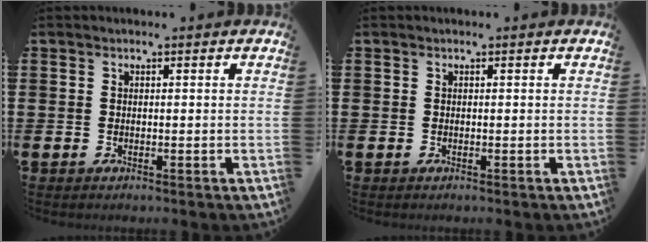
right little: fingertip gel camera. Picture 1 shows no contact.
{"total": 0.0}